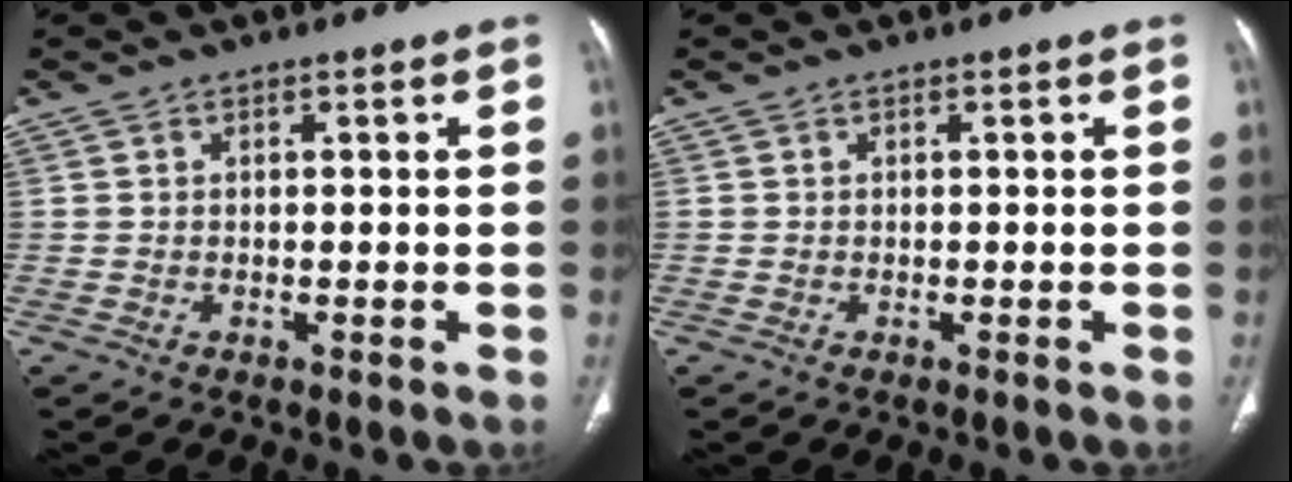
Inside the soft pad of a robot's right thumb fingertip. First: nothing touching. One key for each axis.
{"total": 0.0}